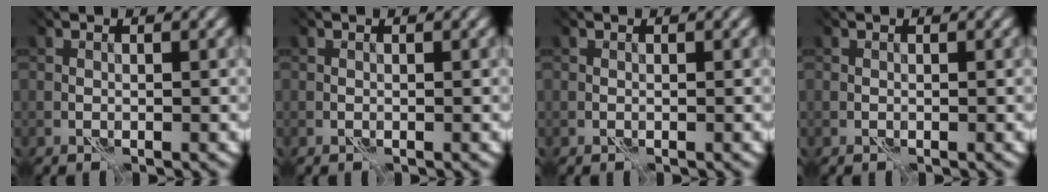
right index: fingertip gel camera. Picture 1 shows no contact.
{"total": 0.0}
{"total": 0.0}
{"total": 0.0}